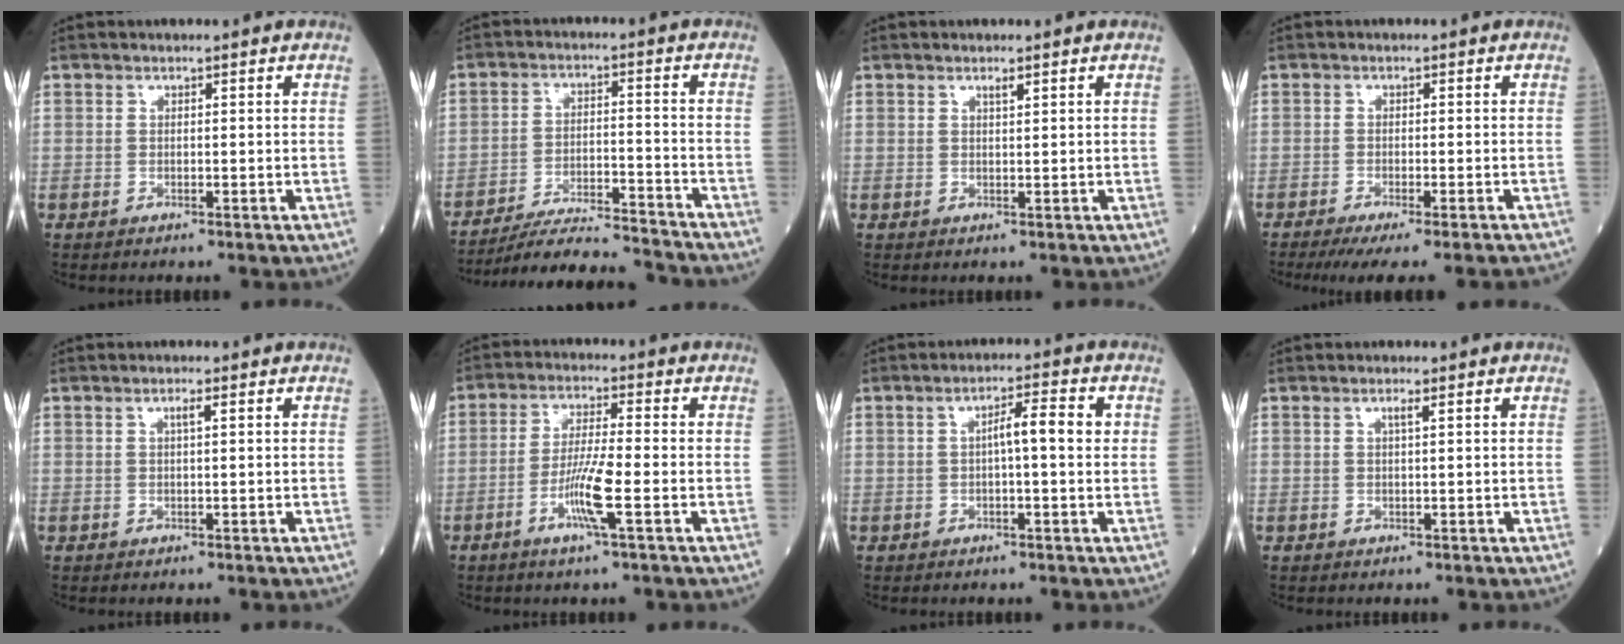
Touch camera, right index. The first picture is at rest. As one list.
[{"total": 14.5, "force": [-13.9, 0.4, 4.2], "torque": [-0.065, -0.004, -0.212]}, {"total": 0.9, "force": [0.6, 0.0, 0.6], "torque": [-0.012, -0.001, 0.010]}, {"total": 12.0, "force": [-10.7, -0.1, 5.2], "torque": [-0.059, -0.025, -0.140]}, {"total": 1.1, "force": [0.4, 0.0, 1.0], "torque": [-0.020, 0.002, 0.007]}, {"total": 7.2, "force": [-2.6, -0.2, 6.7], "torque": [-0.131, -0.008, -0.052]}, {"total": 4.8, "force": [0.6, 0.6, 4.7], "torque": [-0.075, 0.013, 0.005]}, {"total": 1.0, "force": [0.4, -0.1, 0.8], "torque": [-0.018, 0.000, 0.009]}]